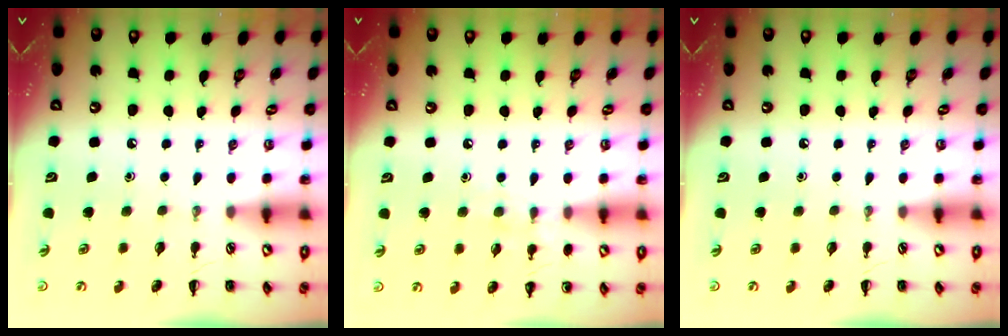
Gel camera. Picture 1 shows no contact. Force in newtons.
{"total": 5.9, "press": 5.7, "slide": 1.4}
{"total": 0.0}